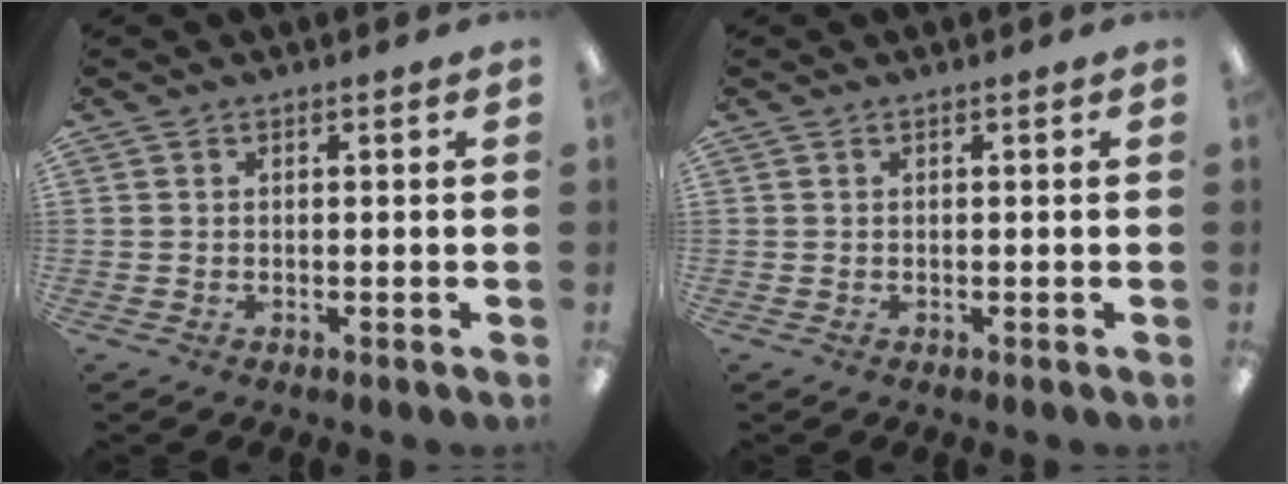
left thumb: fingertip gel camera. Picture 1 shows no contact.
{"total": 0.0}